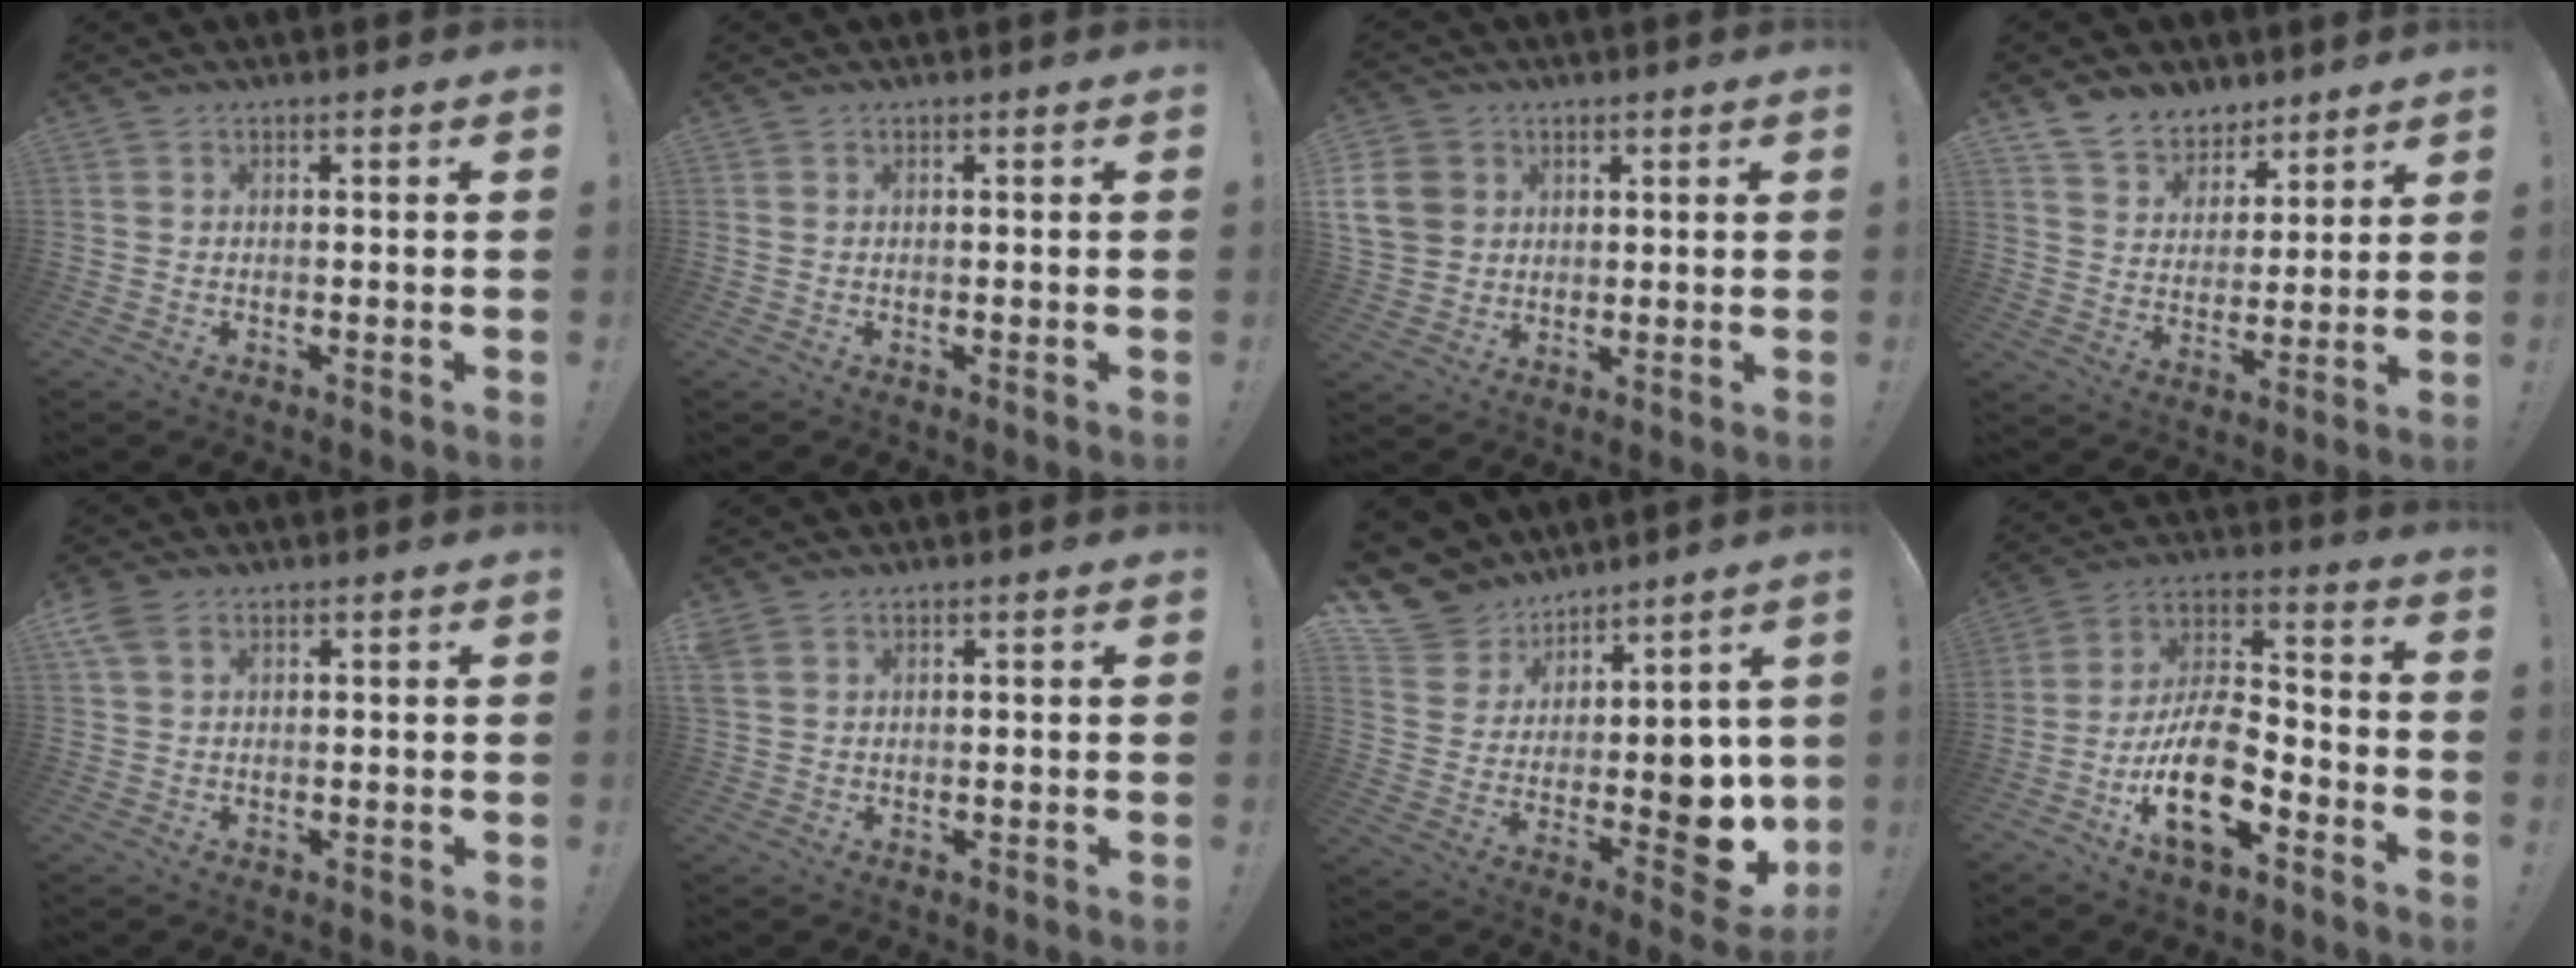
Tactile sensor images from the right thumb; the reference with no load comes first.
{"total": 0.0}
{"total": 10.6, "force": [2.9, 9.1, 4.7], "torque": [-0.095, -0.007, 0.062]}
{"total": 9.7, "force": [7.6, 5.8, 1.4], "torque": [-0.035, -0.059, 0.152]}
{"total": 4.3, "force": [2.3, 2.4, 2.8], "torque": [-0.052, -0.003, 0.046]}
{"total": 3.2, "force": [1.9, 2.0, 1.5], "torque": [-0.037, 0.001, 0.041]}
{"total": 13.2, "force": [5.7, 10.1, 6.2], "torque": [-0.071, -0.063, 0.132]}
{"total": 18.4, "force": [-8.5, 9.0, 13.6], "torque": [-0.254, 0.043, -0.140]}